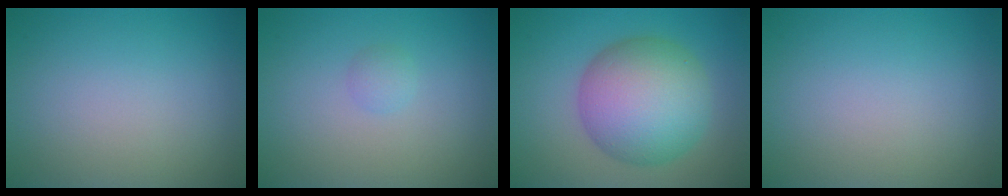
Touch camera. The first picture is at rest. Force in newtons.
{"total": 0.9, "press": 0.9, "slide": 0.1}
{"total": 9.7, "press": 9.7, "slide": 0.1}
{"total": 0.0}